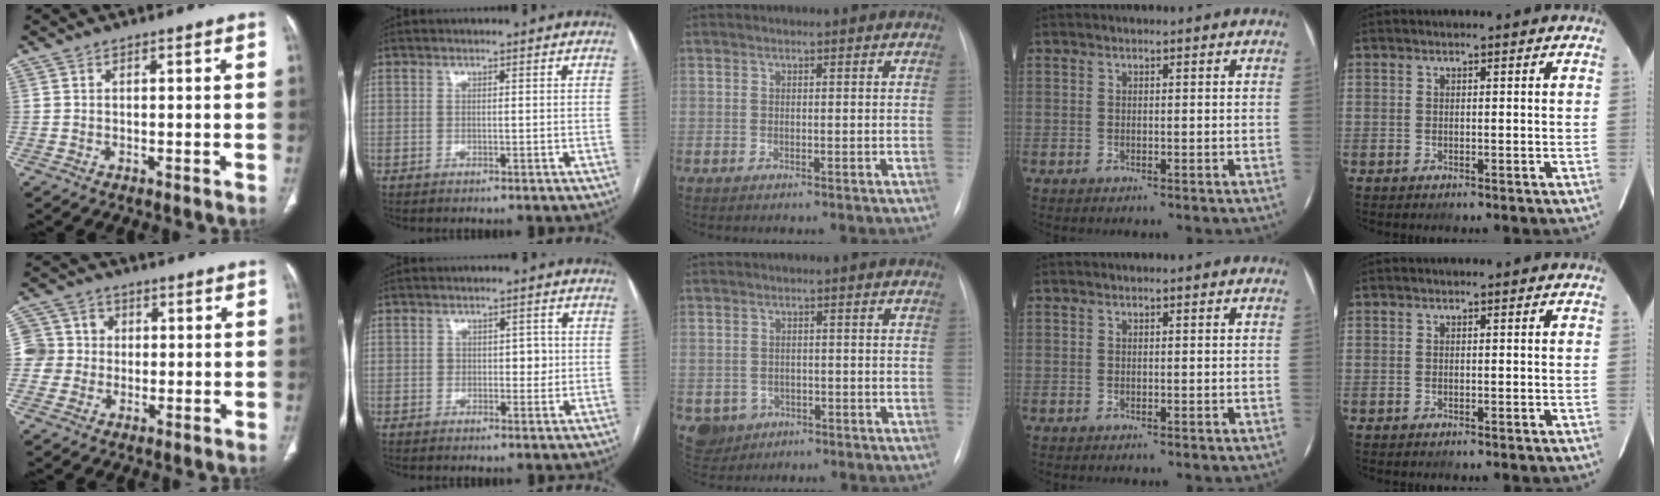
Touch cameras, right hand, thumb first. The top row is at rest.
{"thumb": {"total": 7.1, "force": [0.0, 7.0, 1.0], "torque": [0.009, 0.017, -0.004]}, "index": {"total": 2.9, "force": [0.0, 1.8, 2.2], "torque": [-0.025, 0.008, 0.001]}, "middle": {"total": 4.4, "force": [-1.9, 3.9, 0.6], "torque": [-0.009, 0.008, -0.025]}}